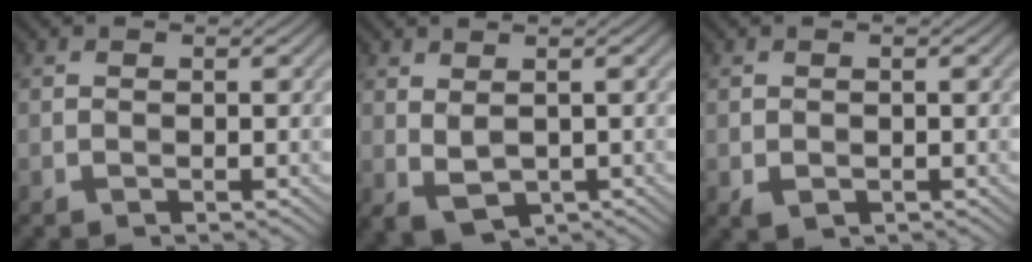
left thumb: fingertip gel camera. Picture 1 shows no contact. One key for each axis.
{"total": 2.5, "fx": 0.8, "fy": 1.2, "fz": 2.1, "tx": -0.050, "ty": -0.004, "tz": 0.020}
{"total": 1.3, "fx": -0.5, "fy": 0.8, "fz": 1.0, "tx": -0.021, "ty": -0.004, "tz": -0.005}